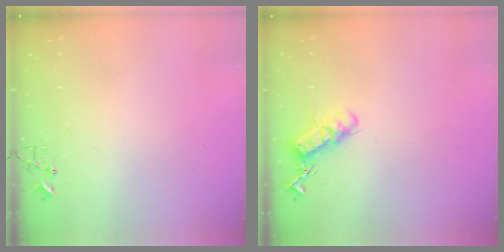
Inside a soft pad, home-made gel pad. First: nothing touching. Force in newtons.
{"total": 12.5, "press": 12.5, "slide": 0.6}